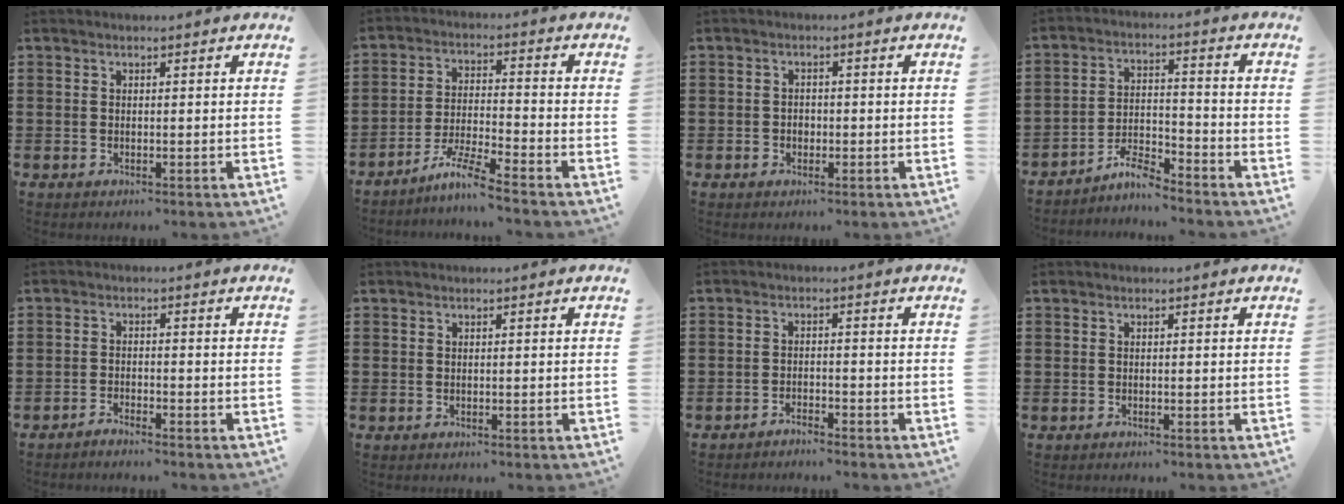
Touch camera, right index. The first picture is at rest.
{"total": 6.4, "force": [-5.5, -0.4, 3.3], "torque": [-0.076, -0.013, -0.106]}
{"total": 1.3, "force": [-0.4, 1.1, 0.5], "torque": [-0.014, 0.002, -0.010]}
{"total": 5.3, "force": [-4.9, 0.8, 1.8], "torque": [-0.039, 0.005, -0.097]}
{"total": 1.7, "force": [-1.7, -0.2, -0.1], "torque": [-0.002, 0.005, -0.036]}
{"total": 0.0}
{"total": 2.0, "force": [-2.0, 0.0, -0.2], "torque": [-0.003, 0.003, -0.043]}
{"total": 0.0}